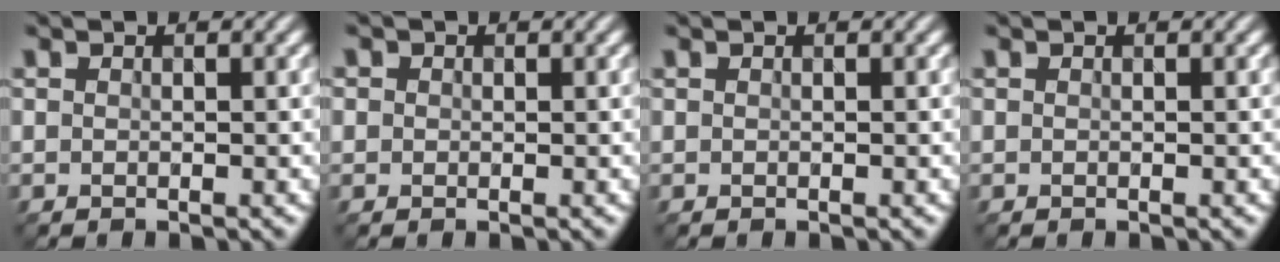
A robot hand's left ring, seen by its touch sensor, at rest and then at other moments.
{"total": 0.9, "force": [0.3, 0.8, 0.2], "torque": [0.002, -0.001, -0.003]}
{"total": 0.0}
{"total": 0.0}